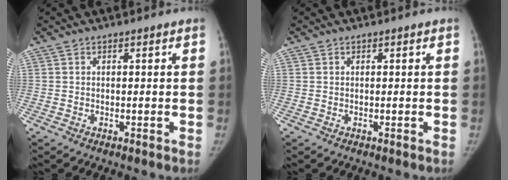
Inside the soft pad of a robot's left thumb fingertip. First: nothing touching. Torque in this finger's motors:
{"motor_torque": [0.04, 0.04, 0.27, -0.27, 0.01]}